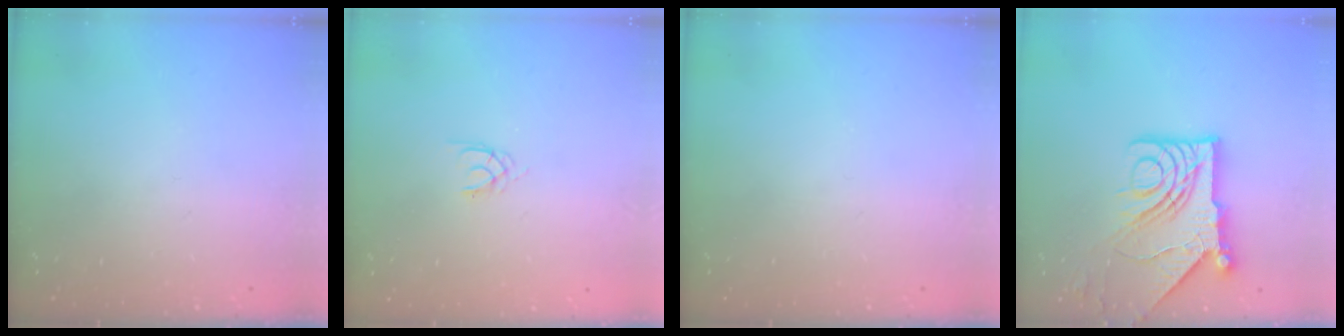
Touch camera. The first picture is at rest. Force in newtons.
{"total": 1.3, "press": 1.2, "slide": 0.3}
{"total": 0.0}
{"total": 13.8, "press": 13.7, "slide": 1.8}